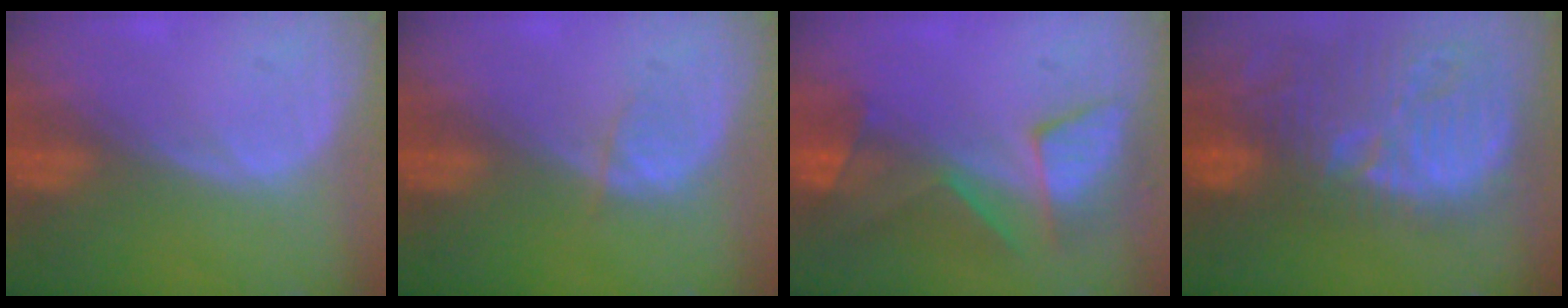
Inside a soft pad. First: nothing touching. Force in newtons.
{"total": 1.6, "press": 1.5, "slide": 0.2}
{"total": 7.5, "press": 7.3, "slide": 1.5}
{"total": 14.8, "press": 13.1, "slide": 6.9}